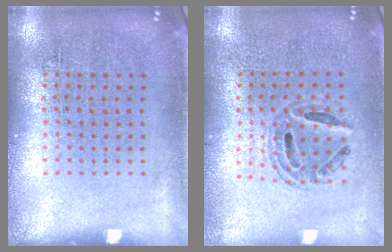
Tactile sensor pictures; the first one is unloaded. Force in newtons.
{"total": 0.8, "press": 0.8, "slide": 0.1}